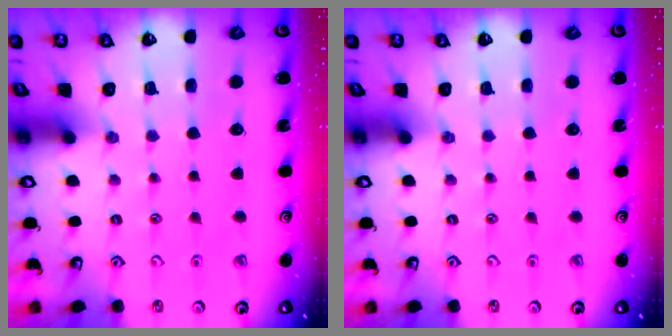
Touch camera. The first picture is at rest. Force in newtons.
{"total": 0.0}